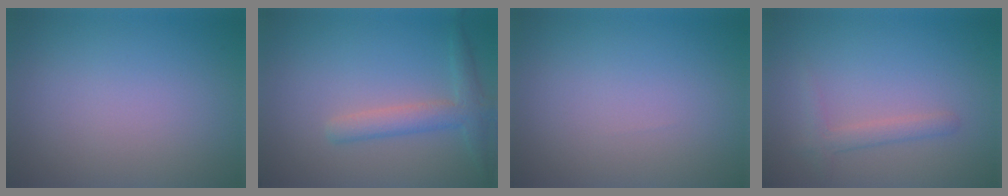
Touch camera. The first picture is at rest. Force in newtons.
{"total": 2.8, "press": 2.8, "slide": 0.1}
{"total": 0.0}
{"total": 1.7, "press": 1.7, "slide": 0.1}